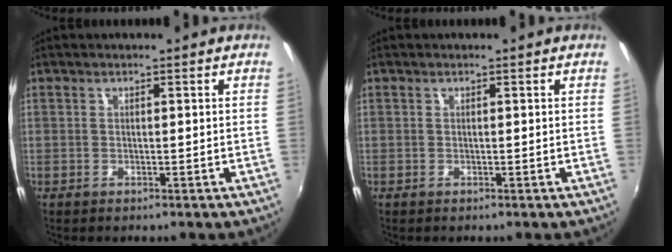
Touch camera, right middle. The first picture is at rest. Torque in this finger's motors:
{"motor_torque": [0.00, 0.00, 0.00, 0.00]}